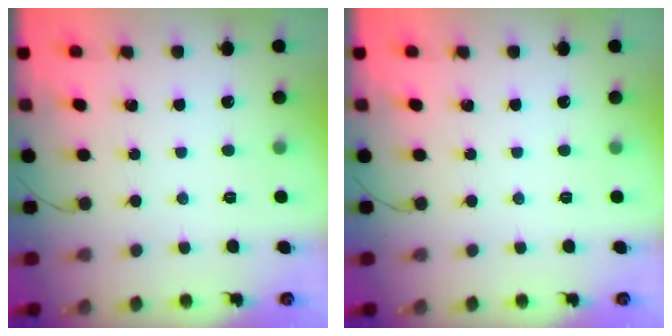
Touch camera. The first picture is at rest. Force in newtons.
{"total": 0.0}